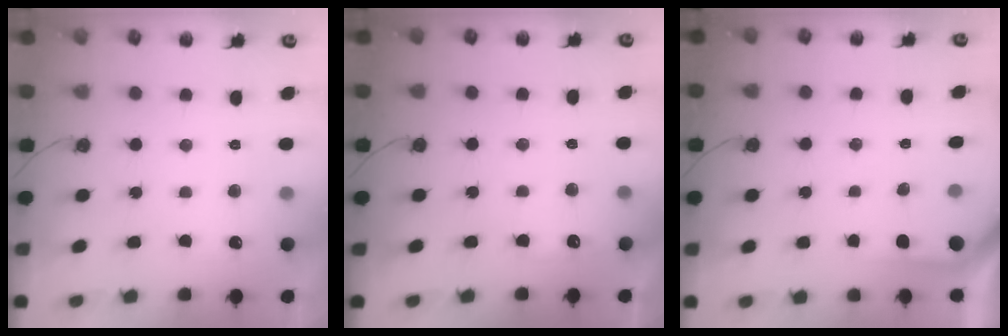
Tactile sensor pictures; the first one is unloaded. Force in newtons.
{"total": 4.6, "press": 4.5, "slide": 0.5}
{"total": 2.2, "press": 2.2, "slide": 0.3}